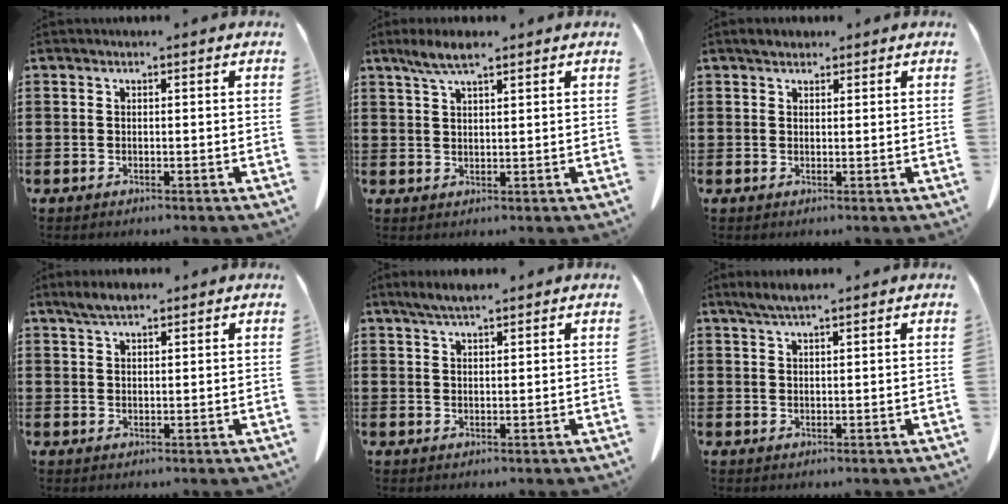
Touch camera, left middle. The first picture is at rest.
{"total": 4.4, "force": [2.9, 0.9, 3.2], "torque": [-0.067, 0.003, 0.053]}
{"total": 1.6, "force": [1.3, 0.8, 0.4], "torque": [-0.003, 0.002, 0.024]}
{"total": 2.7, "force": [2.1, 0.6, 1.6], "torque": [-0.036, 0.003, 0.039]}
{"total": 2.7, "force": [2.2, 0.3, 1.6], "torque": [-0.036, 0.001, 0.040]}
{"total": 2.4, "force": [1.9, 0.2, 1.5], "torque": [-0.032, 0.002, 0.034]}